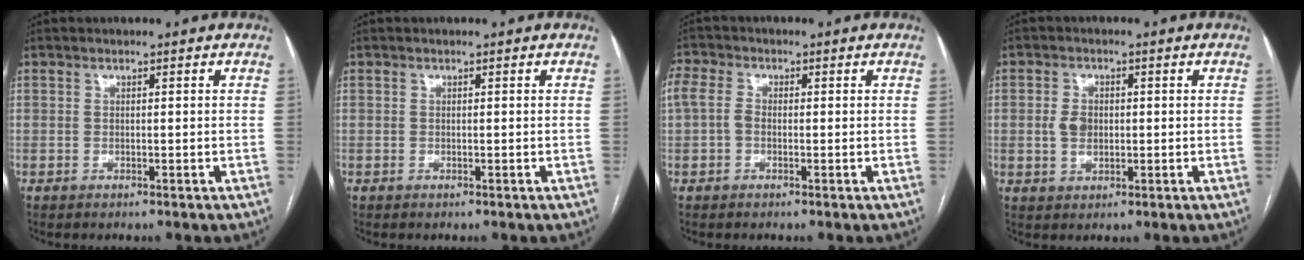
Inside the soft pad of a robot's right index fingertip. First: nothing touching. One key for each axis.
{"total": 0.0}
{"total": 4.2, "fx": -0.2, "fy": 3.0, "fz": 2.8, "tx": -0.077, "ty": 0.018, "tz": -0.008}
{"total": 3.4, "fx": 0.0, "fy": 2.4, "fz": 2.4, "tx": -0.047, "ty": 0.006, "tz": 0.004}